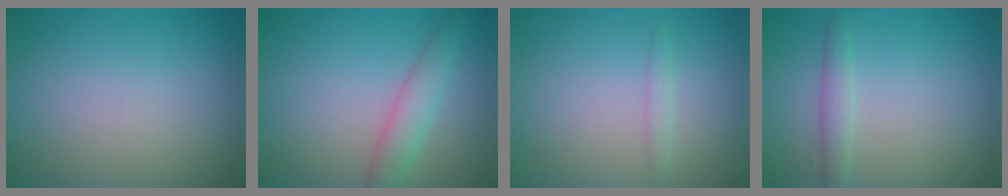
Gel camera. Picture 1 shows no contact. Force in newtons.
{"total": 2.8, "press": 2.8, "slide": 0.0}
{"total": 0.8, "press": 0.8, "slide": 0.0}
{"total": 1.5, "press": 1.5, "slide": 0.1}